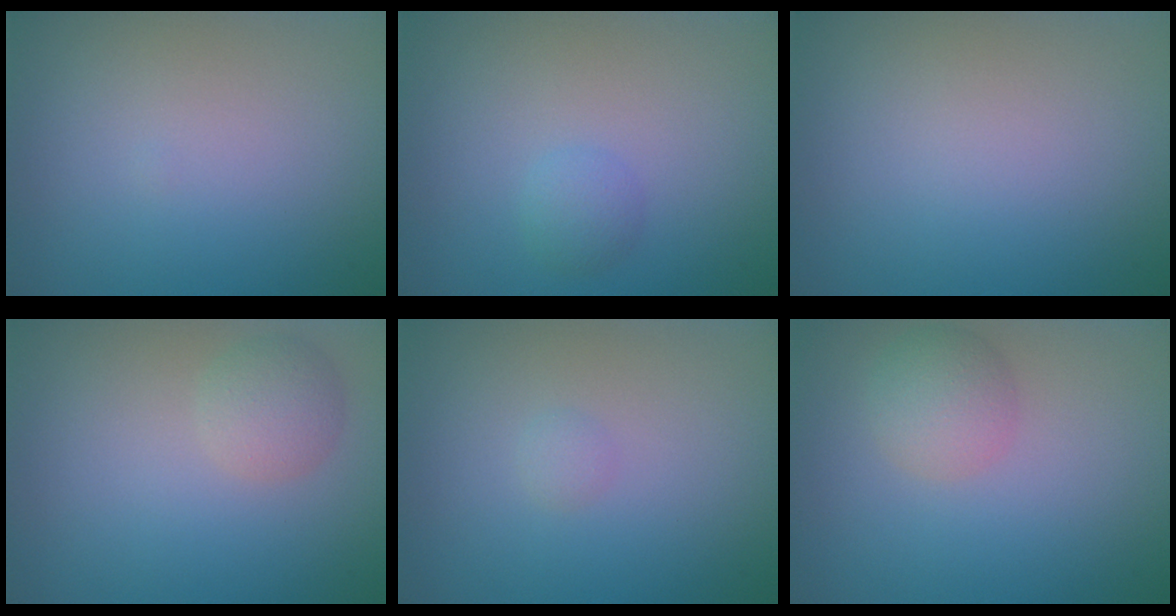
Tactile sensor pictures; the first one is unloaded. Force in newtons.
{"total": 1.3, "press": 1.3, "slide": 0.0}
{"total": 0.0}
{"total": 2.2, "press": 2.2, "slide": 0.1}
{"total": 0.6, "press": 0.6, "slide": 0.0}
{"total": 2.6, "press": 2.6, "slide": 0.1}